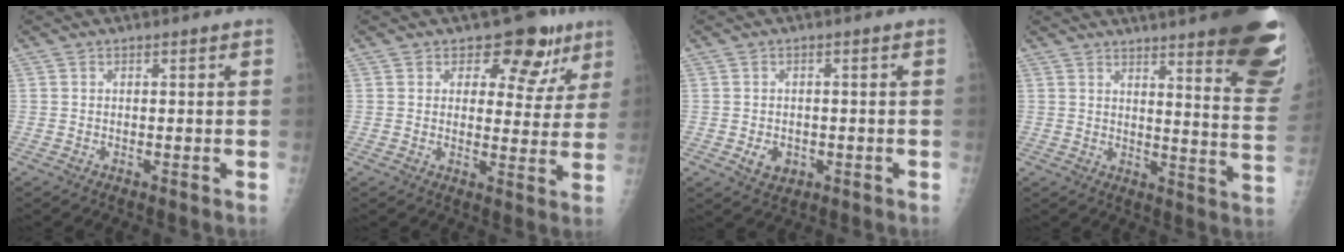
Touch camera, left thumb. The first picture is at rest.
{"total": 9.7, "force": [6.3, 6.3, 4.0], "torque": [0.001, -0.028, 0.070]}
{"total": 3.8, "force": [-1.0, 3.0, 2.1], "torque": [-0.022, 0.002, -0.007]}
{"total": 23.6, "force": [16.5, 3.8, 16.4], "torque": [-0.168, -0.107, 0.196]}